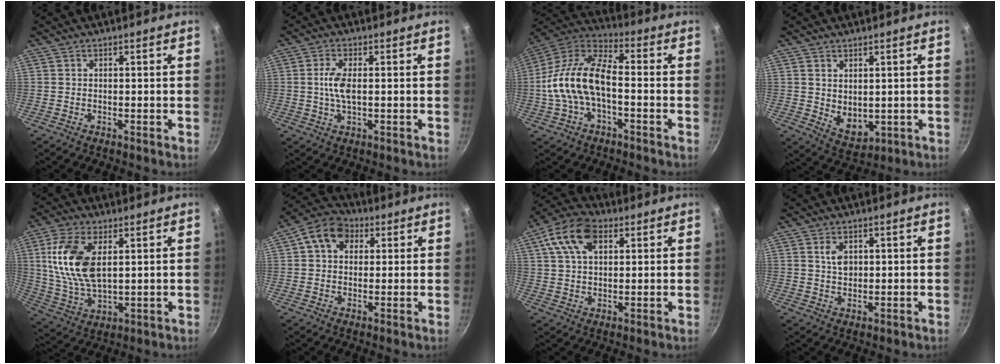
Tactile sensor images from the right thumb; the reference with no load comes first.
{"total": 4.8, "force": [0.2, 1.9, 4.4], "torque": [-0.098, 0.003, 0.003]}
{"total": 15.6, "force": [-2.5, 8.1, 13.2], "torque": [-0.238, 0.047, -0.061]}
{"total": 5.9, "force": [1.1, 4.0, 4.1], "torque": [-0.051, -0.022, 0.034]}
{"total": 14.3, "force": [3.7, 7.6, 11.6], "torque": [-0.224, -0.012, 0.079]}
{"total": 8.9, "force": [2.9, 6.7, 5.0], "torque": [-0.061, 0.011, 0.029]}
{"total": 11.8, "force": [4.5, 7.1, 8.2], "torque": [-0.145, 0.009, 0.069]}
{"total": 3.5, "force": [1.1, 2.3, 2.4], "torque": [-0.031, -0.005, 0.021]}